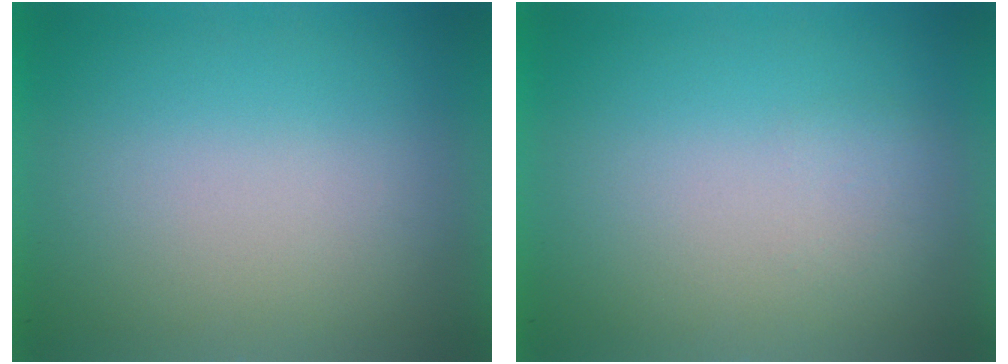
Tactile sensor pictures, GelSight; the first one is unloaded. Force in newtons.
{"total": 1.1}